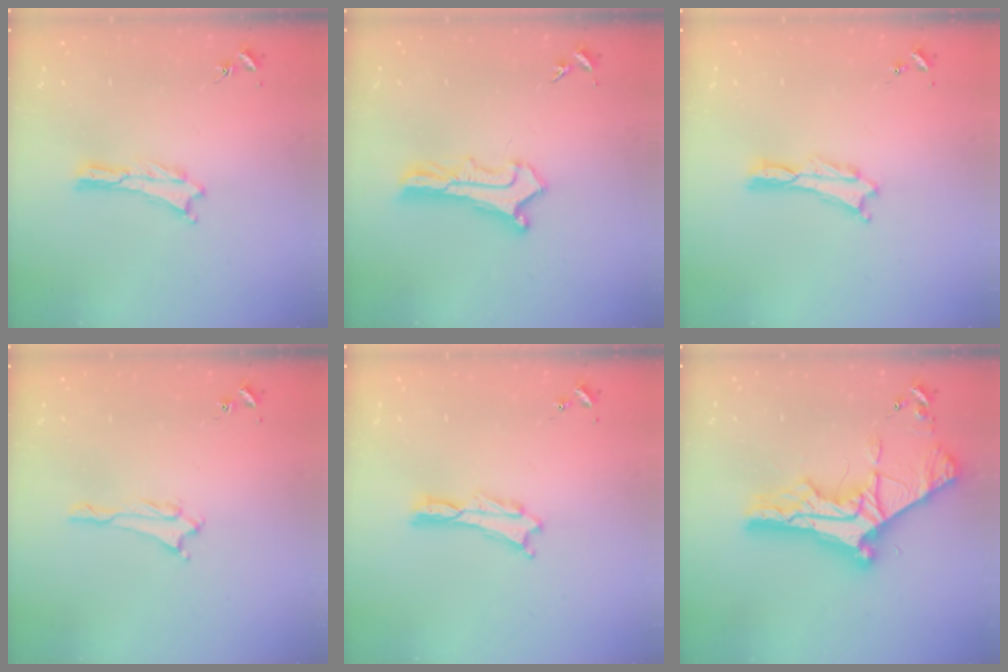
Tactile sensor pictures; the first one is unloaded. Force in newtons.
{"total": 2.9, "press": 2.9, "slide": 0.3}
{"total": 0.0}
{"total": 1.6, "press": 1.6, "slide": 0.1}
{"total": 0.0}
{"total": 10.8, "press": 10.7, "slide": 1.2}